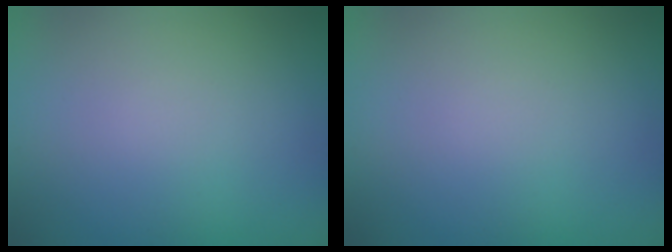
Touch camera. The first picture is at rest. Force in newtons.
{"total": 0.0}